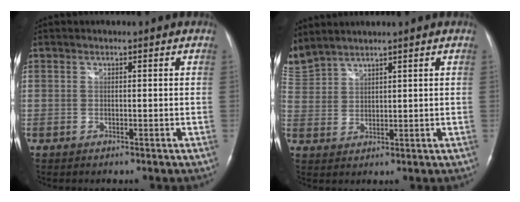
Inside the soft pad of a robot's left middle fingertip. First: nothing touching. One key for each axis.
{"total": 6.7, "fx": 6.4, "fy": 1.1, "fz": 1.6, "tx": -0.057, "ty": 0.018, "tz": 0.139}